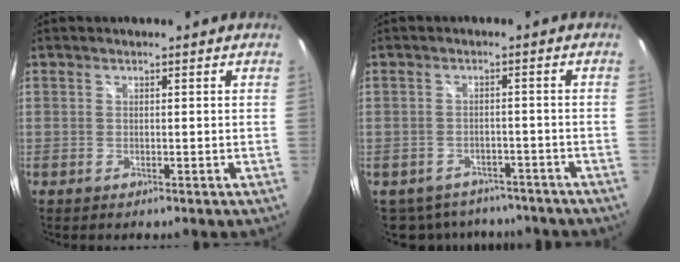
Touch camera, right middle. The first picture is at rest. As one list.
[{"total": 10.9, "force": [-8.6, 5.8, 3.3], "torque": [-0.082, 0.001, -0.112]}]